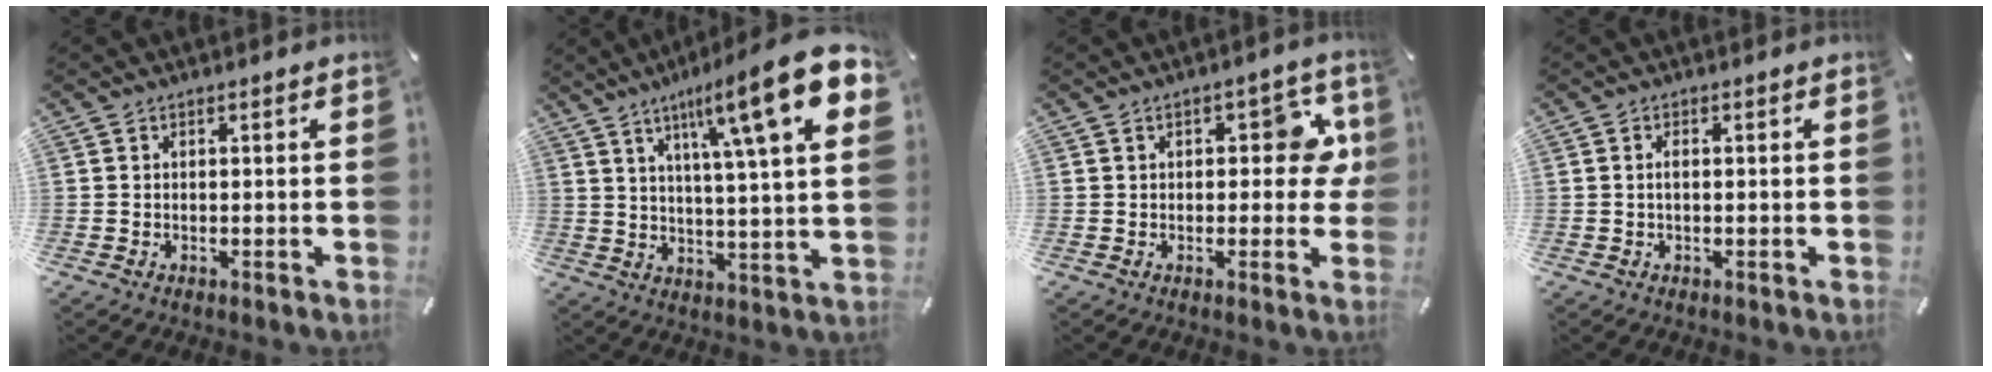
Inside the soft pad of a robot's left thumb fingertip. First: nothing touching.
{"total": 18.4, "force": [9.3, 2.6, 15.6], "torque": [-0.247, -0.044, 0.132]}
{"total": 8.5, "force": [1.6, 4.6, 7.0], "torque": [-0.085, -0.002, 0.020]}
{"total": 1.1, "force": [-0.1, 0.4, 1.0], "torque": [-0.022, 0.001, -0.002]}